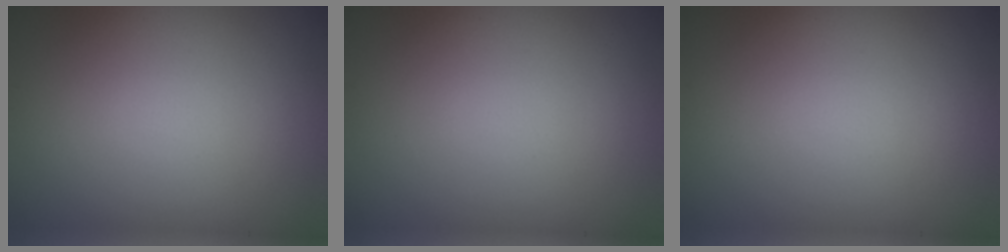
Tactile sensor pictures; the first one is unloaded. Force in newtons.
{"total": 0.0}
{"total": 0.0}